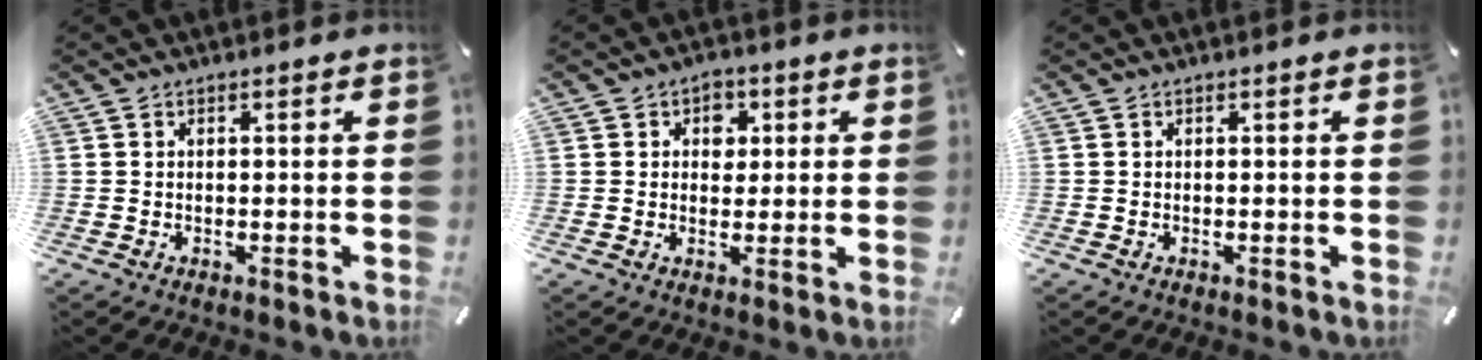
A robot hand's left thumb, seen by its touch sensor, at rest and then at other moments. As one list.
[{"total": 4.6, "force": [1.3, 3.9, 2.1], "torque": [-0.009, -0.007, 0.014]}, {"total": 0.0}]